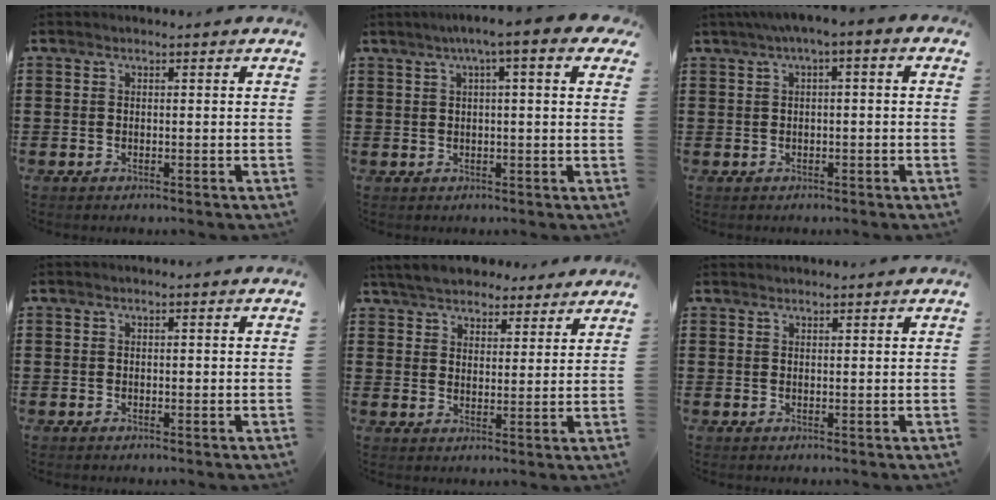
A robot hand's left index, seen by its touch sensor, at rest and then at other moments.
{"total": 5.4, "force": [2.4, 0.1, 4.8], "torque": [-0.096, 0.008, 0.040]}
{"total": 2.1, "force": [-0.8, 0.3, 1.9], "torque": [-0.032, 0.003, -0.018]}
{"total": 0.0}
{"total": 5.7, "force": [5.4, 1.6, 1.2], "torque": [-0.044, -0.012, 0.100]}
{"total": 0.9, "force": [0.9, 0.1, 0.0], "torque": [-0.002, -0.001, 0.018]}